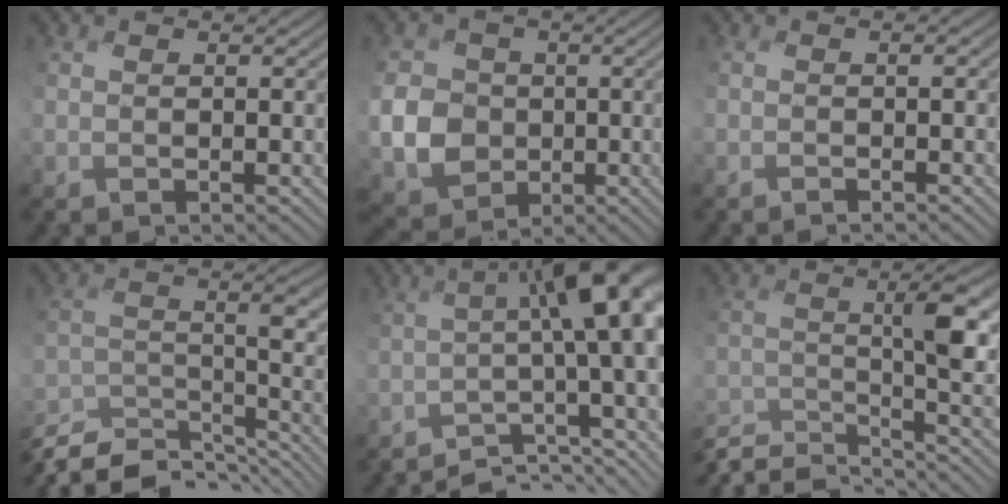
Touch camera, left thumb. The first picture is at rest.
{"total": 8.7, "force": [-1.4, 7.8, 3.4], "torque": [-0.111, -0.028, -0.041]}
{"total": 0.9, "force": [-0.7, -0.4, -0.1], "torque": [-0.002, 0.000, -0.020]}
{"total": 10.7, "force": [-10.0, 2.2, 3.2], "torque": [-0.082, 0.003, -0.176]}
{"total": 11.2, "force": [-4.9, 3.1, 9.6], "torque": [-0.134, 0.001, -0.084]}
{"total": 8.0, "force": [-6.1, 1.3, 5.0], "torque": [-0.082, -0.009, -0.129]}